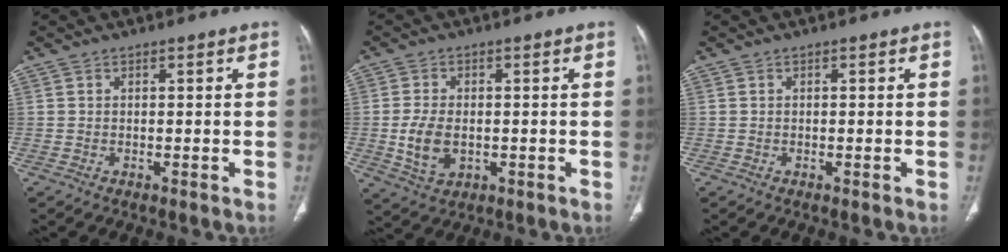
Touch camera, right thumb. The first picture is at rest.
{"total": 7.2, "force": [-0.9, 4.7, 5.4], "torque": [-0.102, -0.003, -0.009]}
{"total": 0.0}